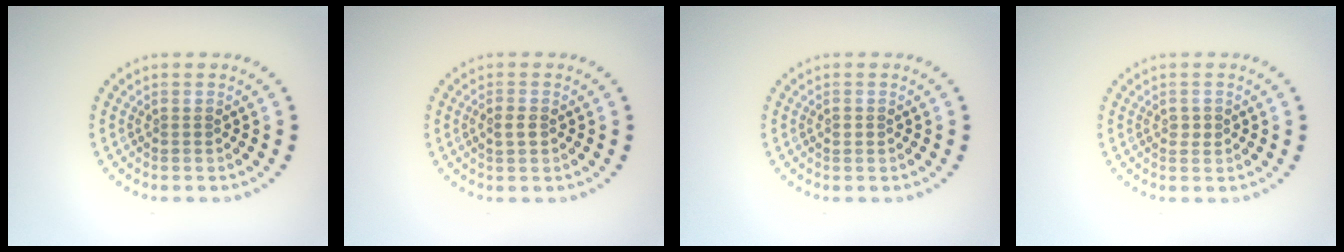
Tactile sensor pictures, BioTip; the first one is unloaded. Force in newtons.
{"total": 1.3, "press": 1.3, "slide": 0.1}
{"total": 0.8, "press": 0.8, "slide": 0.1}
{"total": 0.9, "press": 0.9, "slide": 0.0}